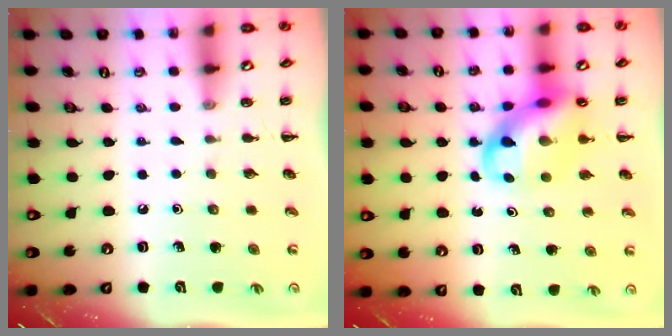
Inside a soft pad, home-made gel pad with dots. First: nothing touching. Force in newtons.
{"total": 11.7, "press": 11.4, "slide": 2.9}